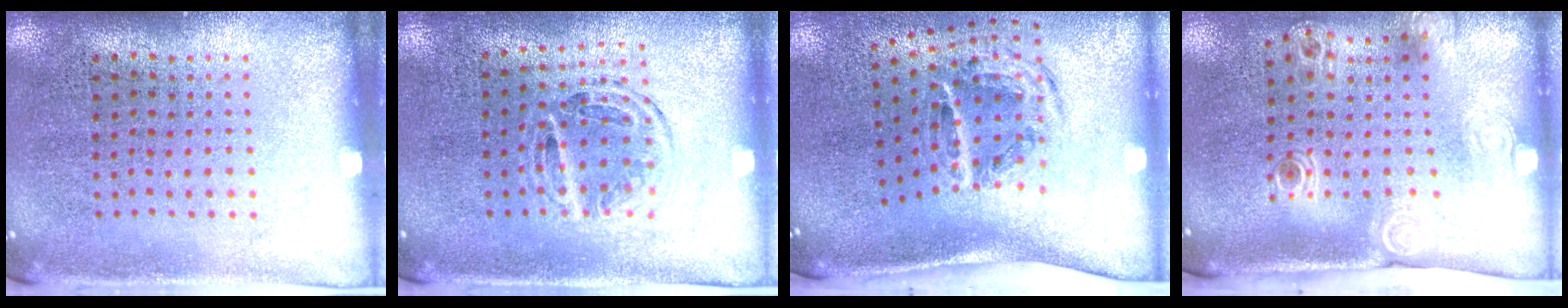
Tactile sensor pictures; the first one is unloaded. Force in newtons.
{"total": 1.1, "press": 1.0, "slide": 0.4}
{"total": 2.0, "press": 1.3, "slide": 1.5}
{"total": 2.2, "press": 1.5, "slide": 1.6}